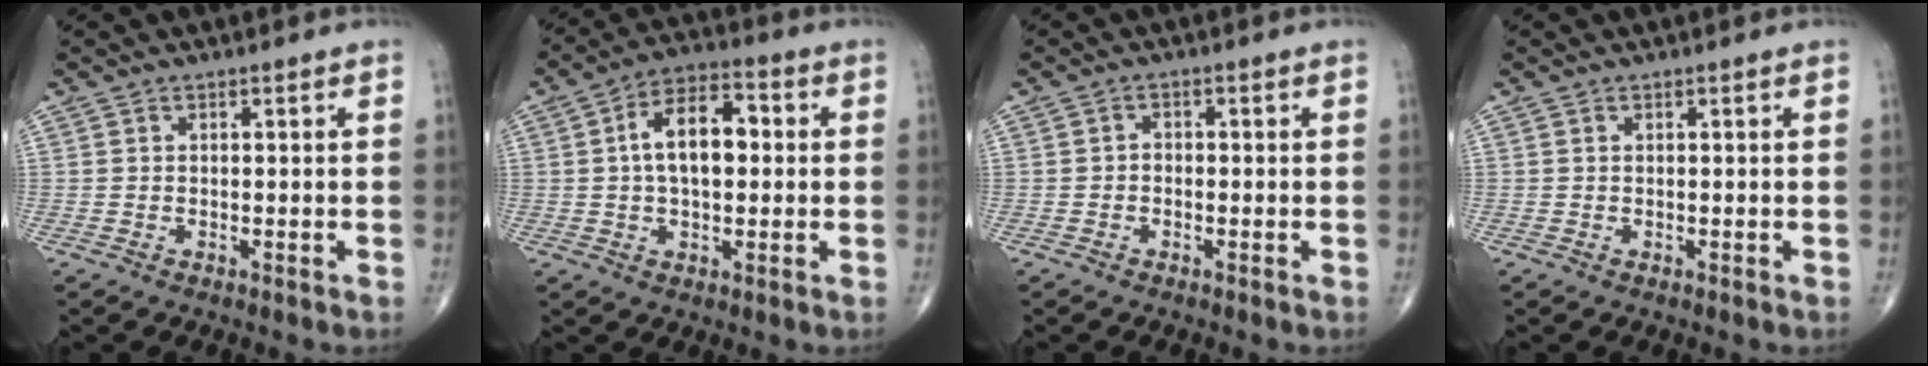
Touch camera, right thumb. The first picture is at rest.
{"total": 11.1, "force": [1.0, 6.2, 9.2], "torque": [-0.144, 0.024, 0.010]}
{"total": 1.1, "force": [-0.5, 0.9, 0.5], "torque": [0.002, 0.007, -0.014]}
{"total": 0.0}